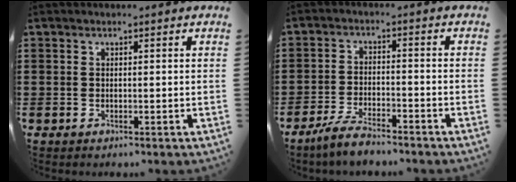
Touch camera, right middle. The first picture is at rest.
{"total": 4.6, "force": [-4.1, 0.7, 2.0], "torque": [-0.046, 0.000, -0.083]}